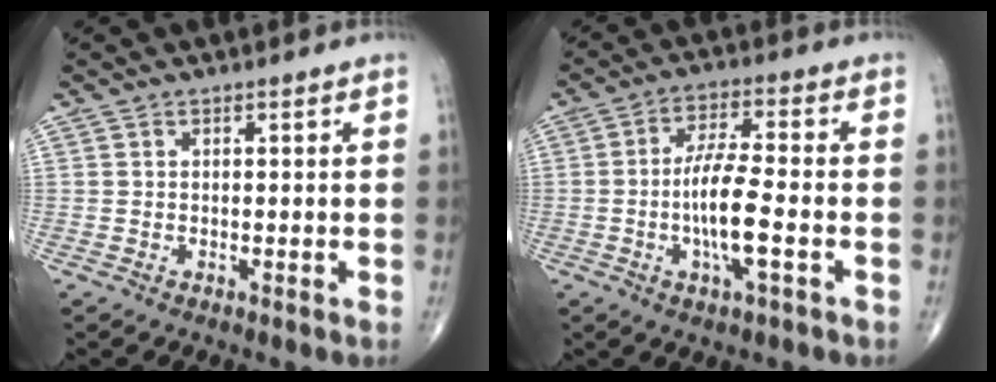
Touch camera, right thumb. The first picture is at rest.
{"total": 9.8, "force": [-2.2, 2.1, 9.3], "torque": [-0.181, 0.013, -0.042]}